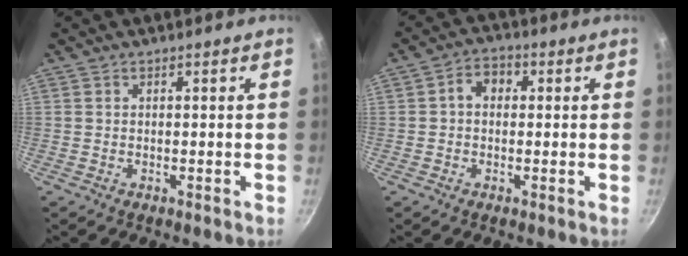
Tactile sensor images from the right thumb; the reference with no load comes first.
{"total": 4.6, "force": [0.6, 3.6, 2.9], "torque": [-0.027, 0.012, -0.001]}